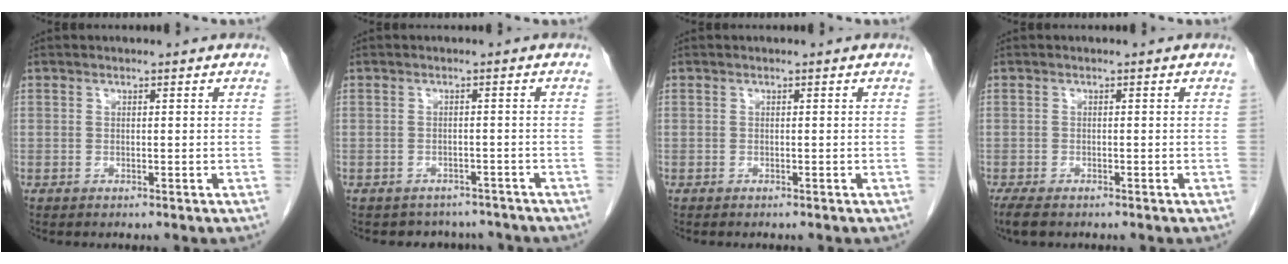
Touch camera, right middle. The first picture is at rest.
{"total": 5.8, "force": [-5.1, 2.7, 0.1], "torque": [0.004, 0.014, -0.057]}
{"total": 0.6, "force": [-0.6, 0.1, 0.2], "torque": [-0.009, -0.003, -0.009]}
{"total": 3.5, "force": [-2.6, 1.2, 2.0], "torque": [-0.041, -0.011, -0.039]}